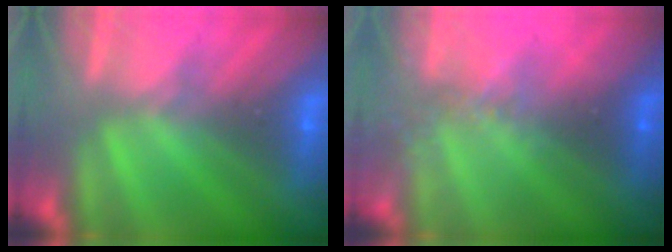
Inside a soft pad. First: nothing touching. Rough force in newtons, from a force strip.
{"total": 2.3}